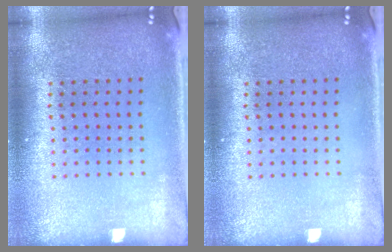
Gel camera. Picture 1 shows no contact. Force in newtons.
{"total": 0.0}